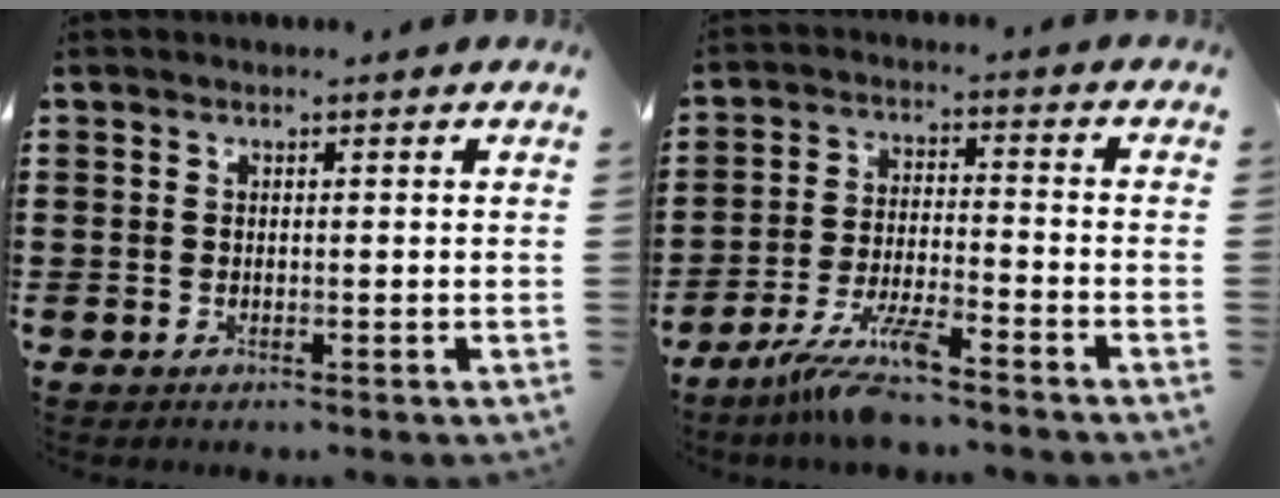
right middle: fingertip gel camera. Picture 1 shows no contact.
{"total": 7.8, "force": [-6.4, 0.6, 4.5], "torque": [-0.101, -0.013, -0.125]}